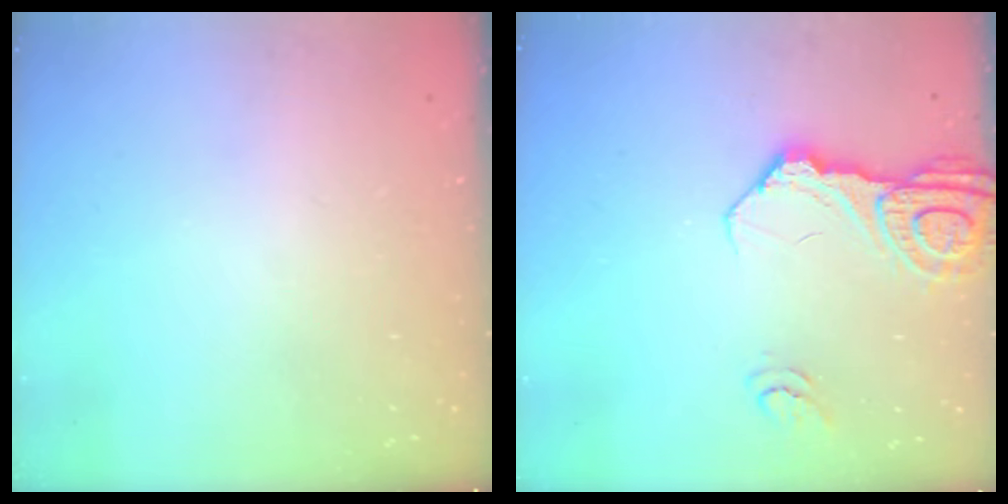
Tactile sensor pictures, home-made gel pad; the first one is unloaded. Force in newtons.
{"total": 13.2, "press": 13.2, "slide": 1.4}